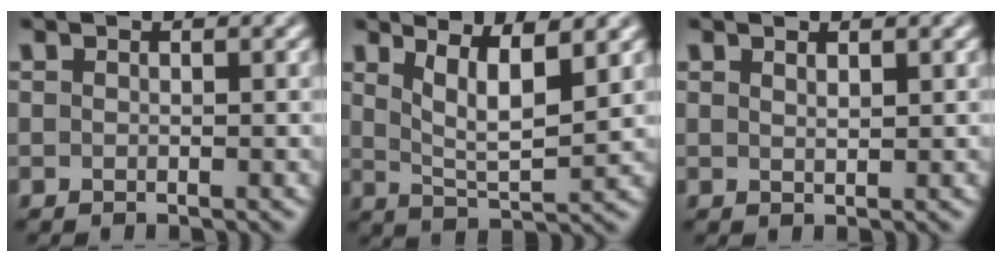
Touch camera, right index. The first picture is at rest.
{"total": 5.0, "force": [1.8, 1.7, 4.3], "torque": [-0.073, -0.026, 0.042]}
{"total": 1.2, "force": [0.7, -1.0, 0.2], "torque": [0.001, -0.006, 0.023]}